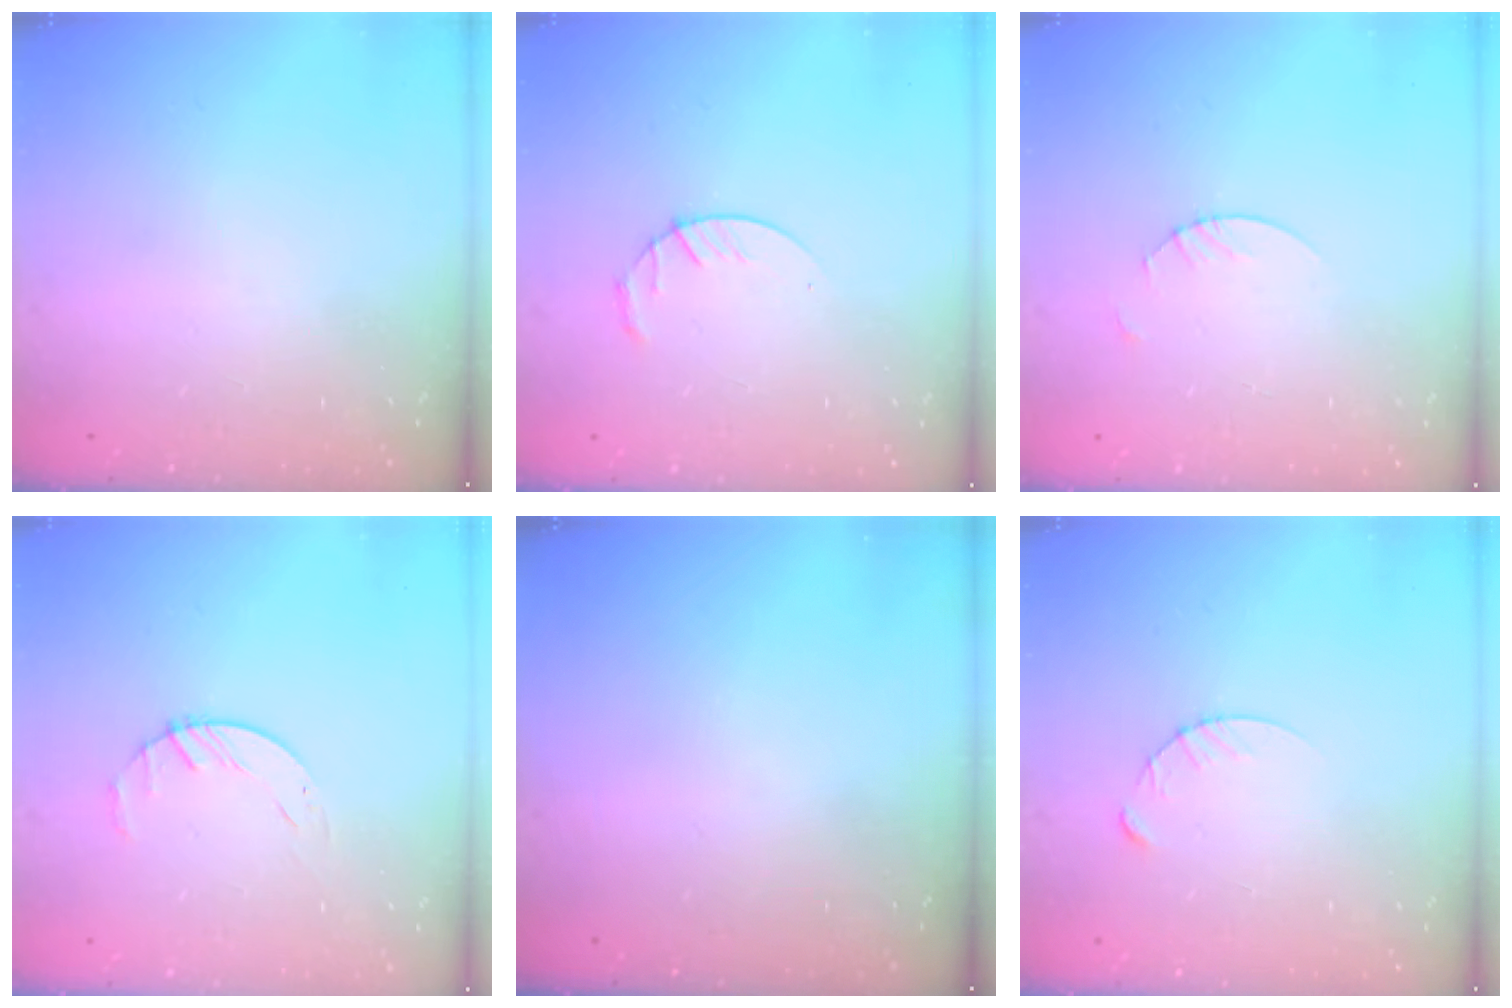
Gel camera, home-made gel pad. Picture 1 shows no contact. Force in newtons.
{"total": 4.3, "press": 4.2, "slide": 0.6}
{"total": 1.8, "press": 1.8, "slide": 0.2}
{"total": 2.1, "press": 2.1, "slide": 0.3}
{"total": 0.0}
{"total": 3.4, "press": 3.4, "slide": 0.4}